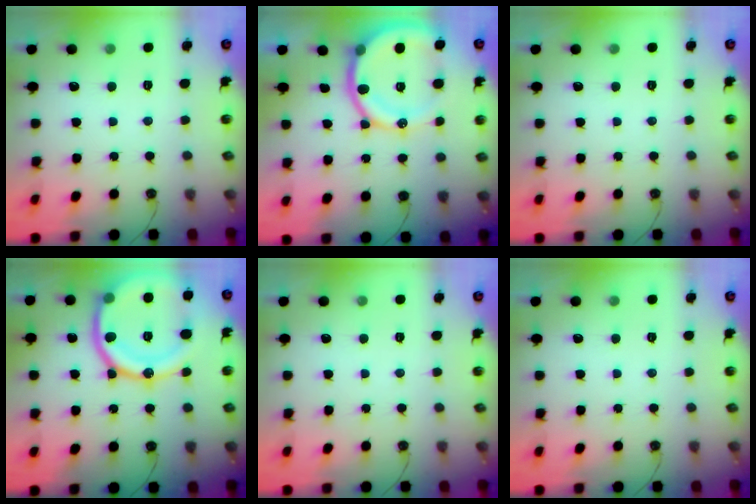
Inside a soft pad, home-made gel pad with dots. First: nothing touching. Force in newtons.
{"total": 16.7, "press": 16.6, "slide": 2.3}
{"total": 0.0}
{"total": 24.2, "press": 24.0, "slide": 2.7}
{"total": 0.0}
{"total": 0.0}